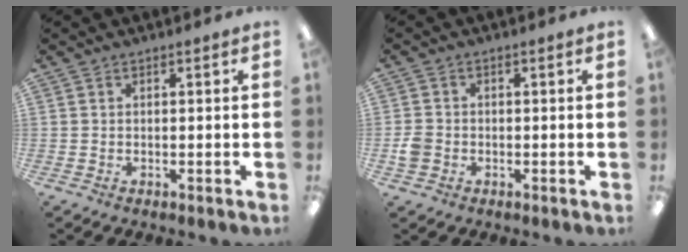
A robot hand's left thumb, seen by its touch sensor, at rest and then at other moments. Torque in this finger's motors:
{"motor_torque": [0.06, 0.06, 0.00, -0.07, 0.02]}